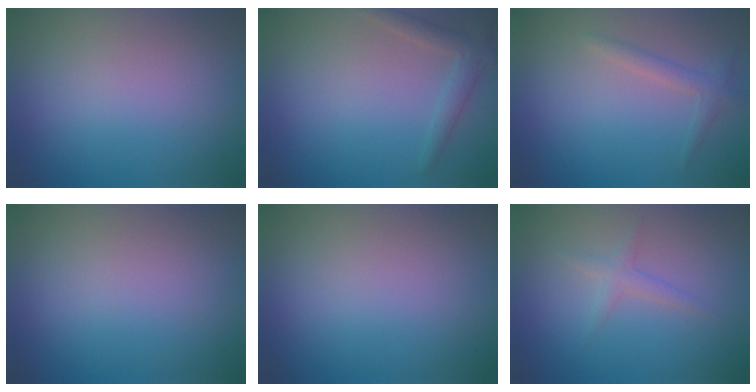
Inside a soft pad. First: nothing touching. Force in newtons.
{"total": 2.0, "press": 2.0, "slide": 0.1}
{"total": 1.5, "press": 1.5, "slide": 0.0}
{"total": 0.0}
{"total": 0.0}
{"total": 1.3, "press": 1.3, "slide": 0.1}